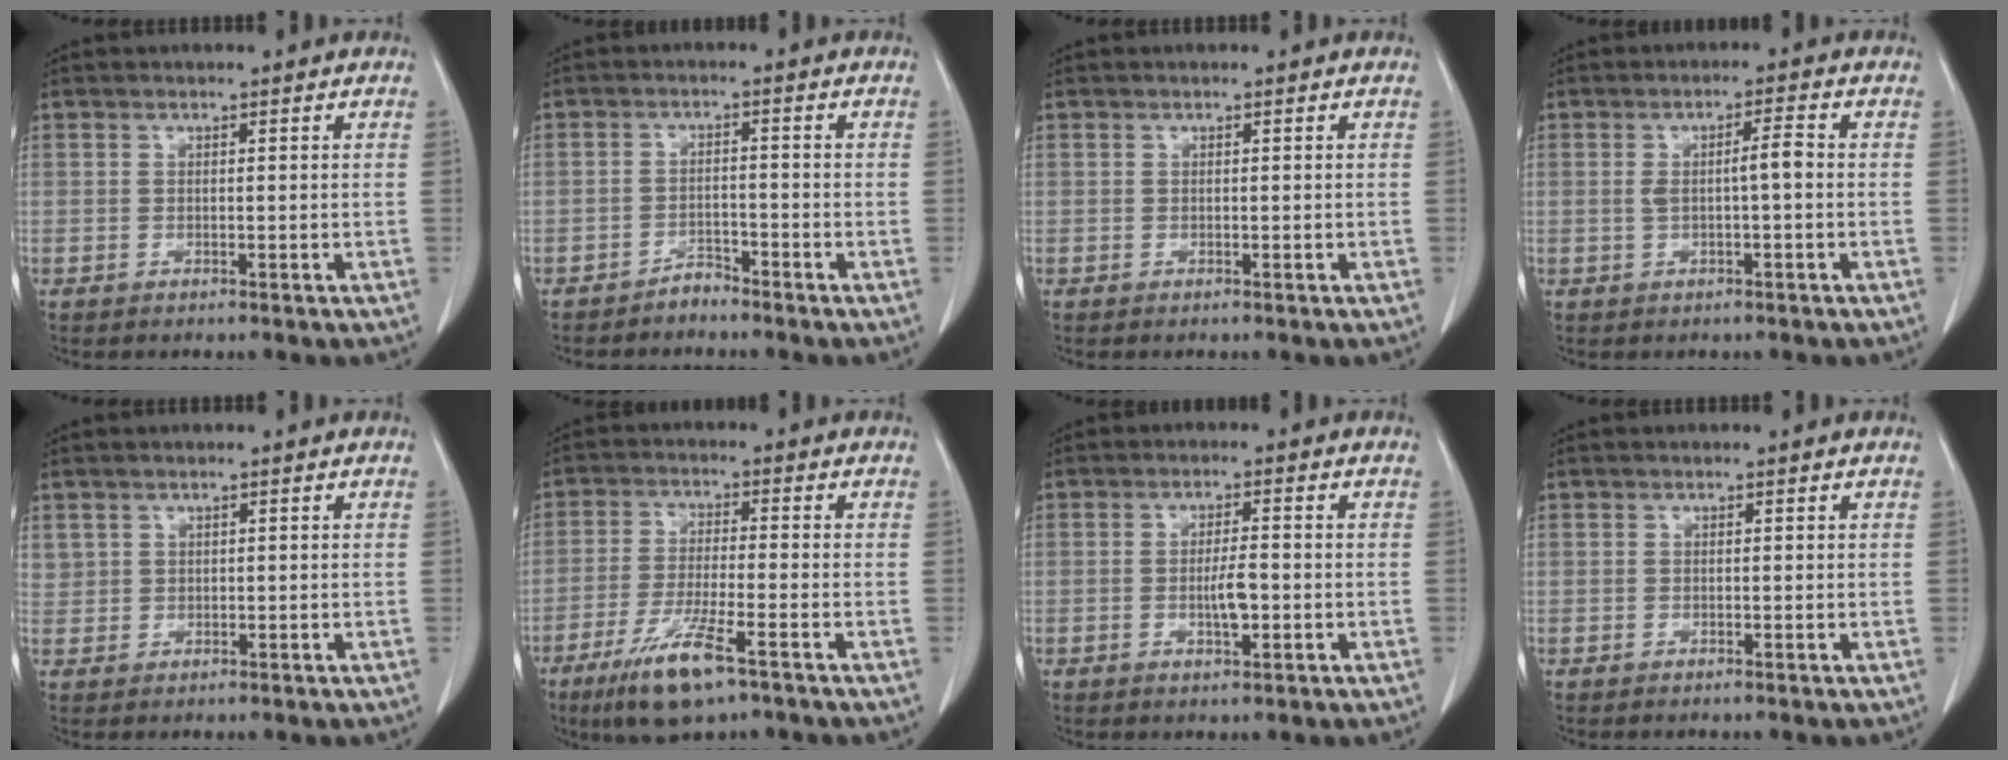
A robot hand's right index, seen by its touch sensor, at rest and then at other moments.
{"total": 2.1, "force": [-2.0, 0.6, 0.2], "torque": [0.001, 0.001, -0.034]}
{"total": 0.0}
{"total": 3.6, "force": [-0.1, 0.4, 3.5], "torque": [-0.064, 0.008, 0.000]}
{"total": 1.9, "force": [1.0, 1.7, 0.2], "torque": [0.010, 0.007, 0.016]}
{"total": 9.7, "force": [-5.8, 1.2, 7.7], "torque": [-0.153, -0.023, -0.102]}
{"total": 3.7, "force": [-0.8, 0.8, 3.6], "torque": [-0.065, -0.001, -0.011]}
{"total": 0.0}